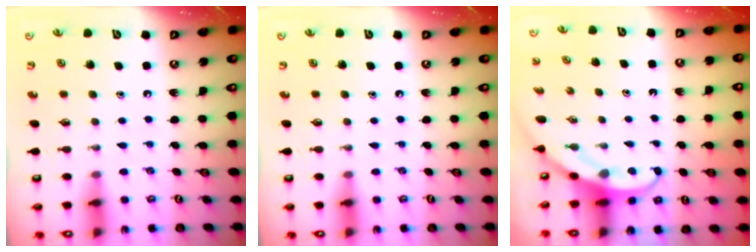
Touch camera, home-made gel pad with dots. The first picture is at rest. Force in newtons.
{"total": 0.0}
{"total": 3.7, "press": 3.7, "slide": 0.4}